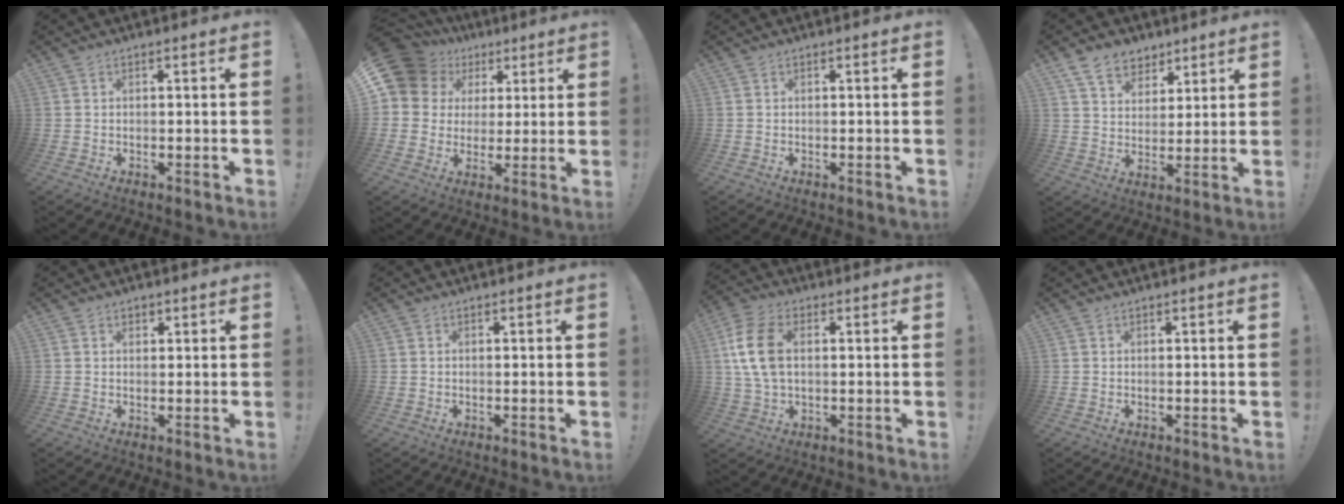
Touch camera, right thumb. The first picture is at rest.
{"total": 13.0, "force": [5.7, 10.5, 5.0], "torque": [-0.089, -0.025, 0.122]}
{"total": 0.0}
{"total": 9.7, "force": [6.7, 6.4, 2.7], "torque": [-0.052, -0.036, 0.134]}
{"total": 1.1, "force": [0.7, 0.8, 0.2], "torque": [-0.005, 0.002, 0.013]}
{"total": 0.0}
{"total": 11.3, "force": [1.6, 7.0, 8.8], "torque": [-0.182, 0.002, 0.032]}
{"total": 0.0}